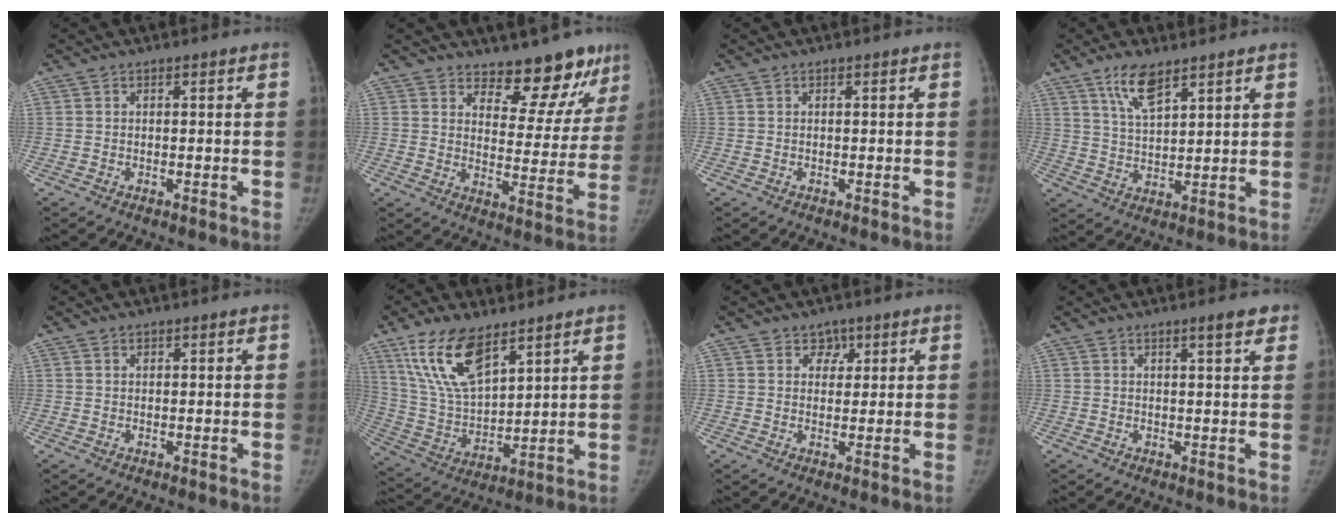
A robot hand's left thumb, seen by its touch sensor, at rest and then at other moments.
{"total": 12.5, "force": [10.5, 5.2, 4.4], "torque": [-0.005, -0.090, 0.139]}
{"total": 0.0}
{"total": 7.3, "force": [4.9, 2.5, 4.9], "torque": [-0.084, -0.026, 0.096]}
{"total": 0.7, "force": [0.5, 0.4, 0.3], "torque": [-0.002, -0.003, 0.008]}
{"total": 15.6, "force": [9.5, 6.6, 10.4], "torque": [-0.180, -0.040, 0.195]}
{"total": 2.9, "force": [1.7, 2.3, 0.8], "torque": [0.013, -0.008, 0.022]}
{"total": 3.5, "force": [2.3, 0.6, 2.5], "torque": [-0.027, -0.011, 0.031]}